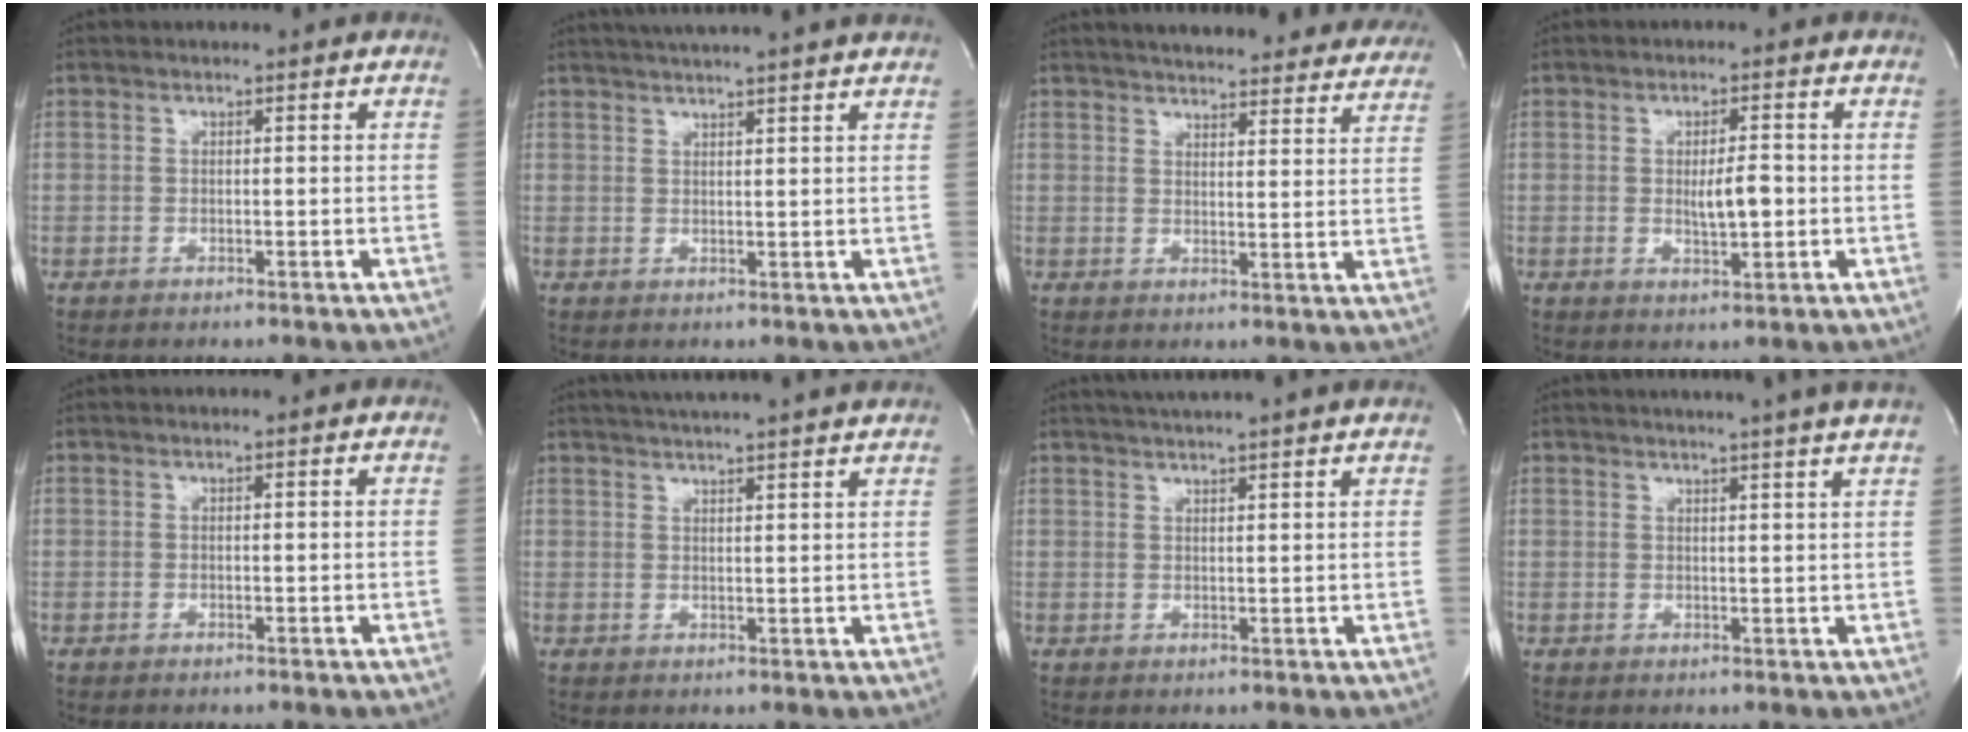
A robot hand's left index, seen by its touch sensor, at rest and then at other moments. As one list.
[{"total": 10.6, "force": [9.5, -0.6, 4.8], "torque": [-0.081, 0.024, 0.118]}, {"total": 26.1, "force": [24.1, 5.1, 8.8], "torque": [-0.132, -0.031, 0.285]}, {"total": 4.2, "force": [-0.2, 1.1, 4.0], "torque": [-0.067, -0.003, 0.000]}, {"total": 0.0}, {"total": 14.0, "force": [12.6, -0.3, 6.0], "torque": [-0.107, 0.015, 0.163]}, {"total": 9.8, "force": [8.8, -0.7, 4.4], "torque": [-0.075, 0.025, 0.111]}, {"total": 10.3, "force": [9.1, -1.5, 4.7], "torque": [-0.068, -0.010, 0.094]}]